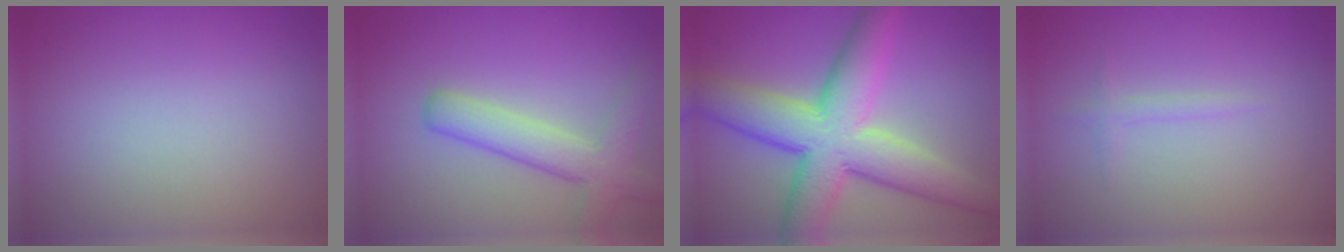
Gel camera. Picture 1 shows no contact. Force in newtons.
{"total": 4.3, "press": 4.3, "slide": 0.2}
{"total": 9.9, "press": 9.9, "slide": 0.5}
{"total": 0.8, "press": 0.8, "slide": 0.0}